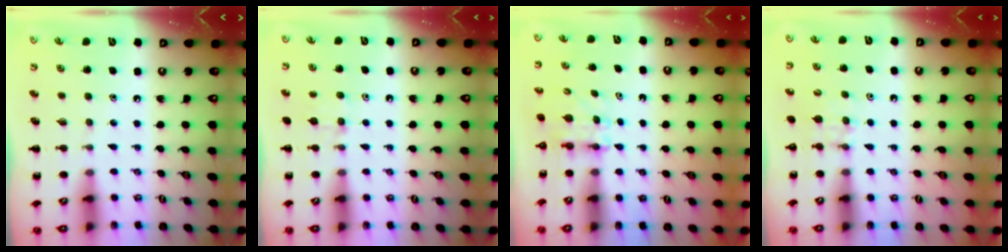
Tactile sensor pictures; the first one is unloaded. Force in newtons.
{"total": 7.5, "press": 7.3, "slide": 2.0}
{"total": 4.8, "press": 4.7, "slide": 0.3}
{"total": 5.3, "press": 5.1, "slide": 1.5}